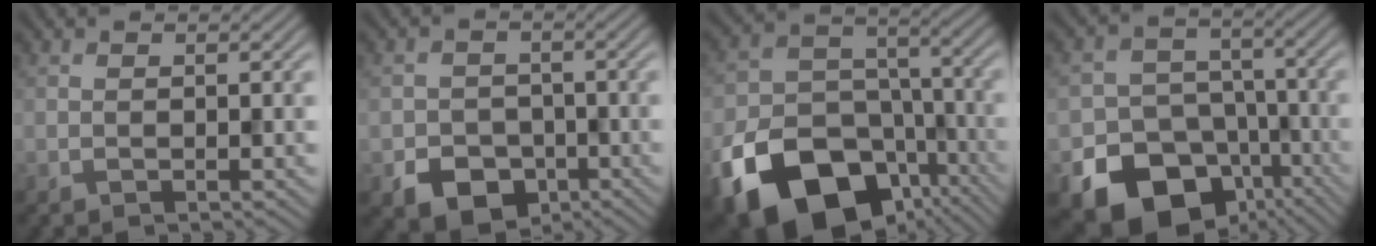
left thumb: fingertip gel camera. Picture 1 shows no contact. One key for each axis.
{"total": 6.2, "fx": -3.0, "fy": 4.7, "fz": 2.7, "tx": -0.051, "ty": -0.017, "tz": -0.051}
{"total": 19.6, "fx": -11.0, "fy": 13.2, "fz": 9.5, "tx": -0.205, "ty": -0.052, "tz": -0.164}
{"total": 18.3, "fx": -10.4, "fy": 13.6, "fz": 6.5, "tx": -0.112, "ty": -0.074, "tz": -0.168}